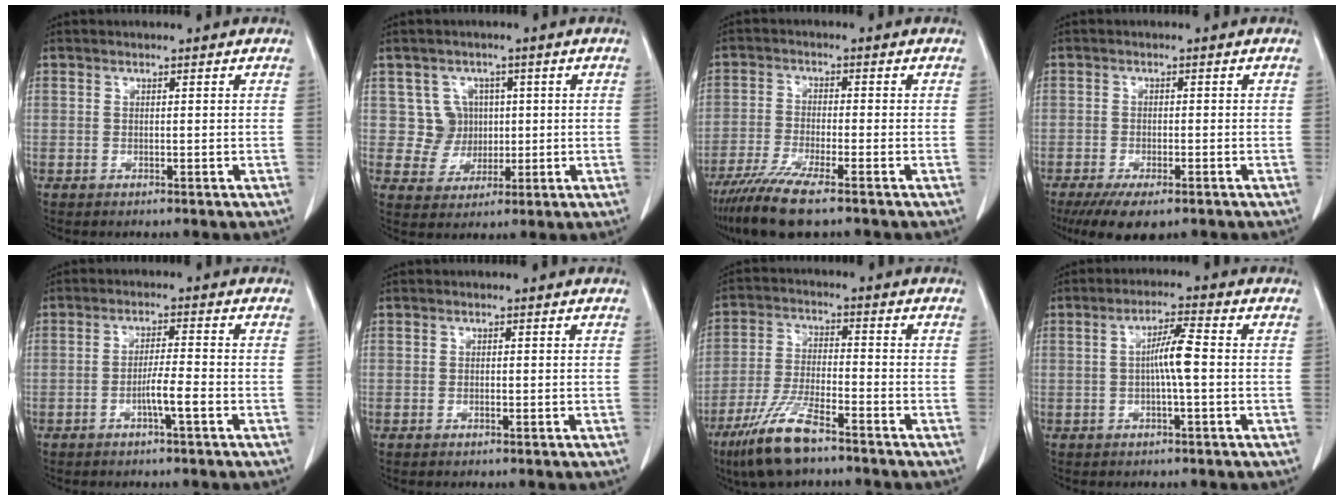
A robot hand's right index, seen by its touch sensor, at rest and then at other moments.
{"total": 5.0, "force": [1.1, 4.9, 0.2], "torque": [0.005, 0.012, 0.023]}
{"total": 8.2, "force": [-6.1, 0.4, 5.5], "torque": [-0.103, -0.024, -0.109]}
{"total": 6.6, "force": [-4.5, 2.3, 4.2], "torque": [-0.069, -0.012, -0.073]}
{"total": 3.9, "force": [-1.6, -0.2, 3.5], "torque": [-0.059, 0.000, -0.031]}
{"total": 0.6, "force": [-0.2, 0.2, 0.6], "torque": [-0.013, -0.001, -0.002]}
{"total": 10.1, "force": [-7.0, 1.8, 7.0], "torque": [-0.151, -0.024, -0.134]}
{"total": 5.0, "force": [-0.3, 0.0, 4.9], "torque": [-0.091, 0.007, -0.005]}